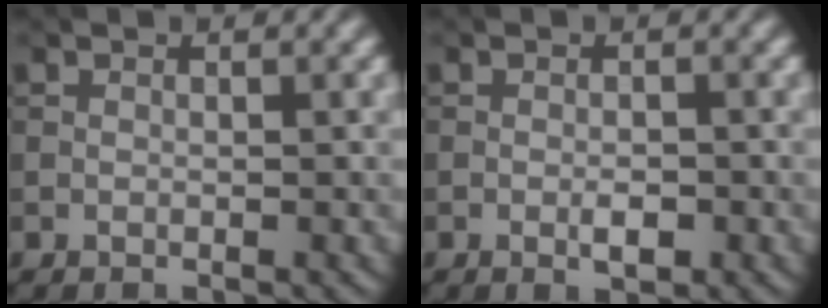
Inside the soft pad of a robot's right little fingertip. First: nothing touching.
{"total": 1.6, "force": [-0.6, 0.6, 1.3], "torque": [-0.022, -0.001, -0.011]}